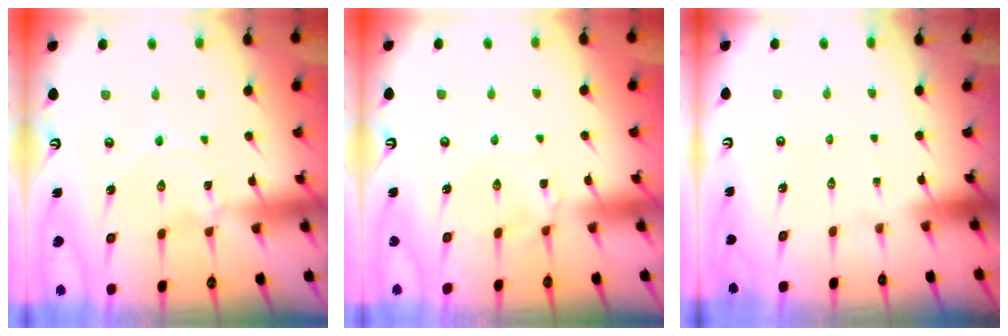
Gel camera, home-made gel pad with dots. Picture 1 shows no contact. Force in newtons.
{"total": 2.3, "press": 2.2, "slide": 0.4}
{"total": 0.0}